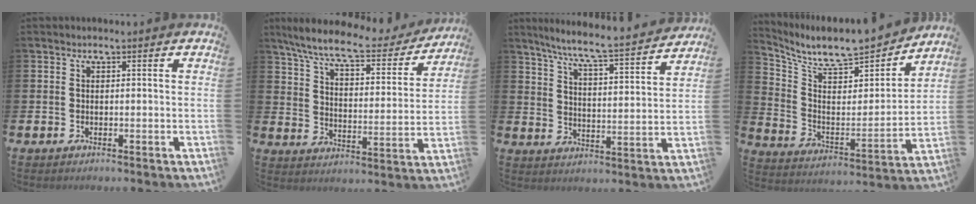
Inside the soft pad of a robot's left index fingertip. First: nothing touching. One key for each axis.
{"total": 8.8, "fx": 7.7, "fy": 1.4, "fz": 4.1, "tx": -0.108, "ty": -0.048, "tz": 0.127}
{"total": 7.3, "fx": 6.7, "fy": -0.1, "fz": 2.9, "tx": -0.086, "ty": -0.050, "tz": 0.112}
{"total": 8.7, "fx": 8.0, "fy": 1.8, "fz": 2.8, "tx": -0.091, "ty": -0.064, "tz": 0.135}